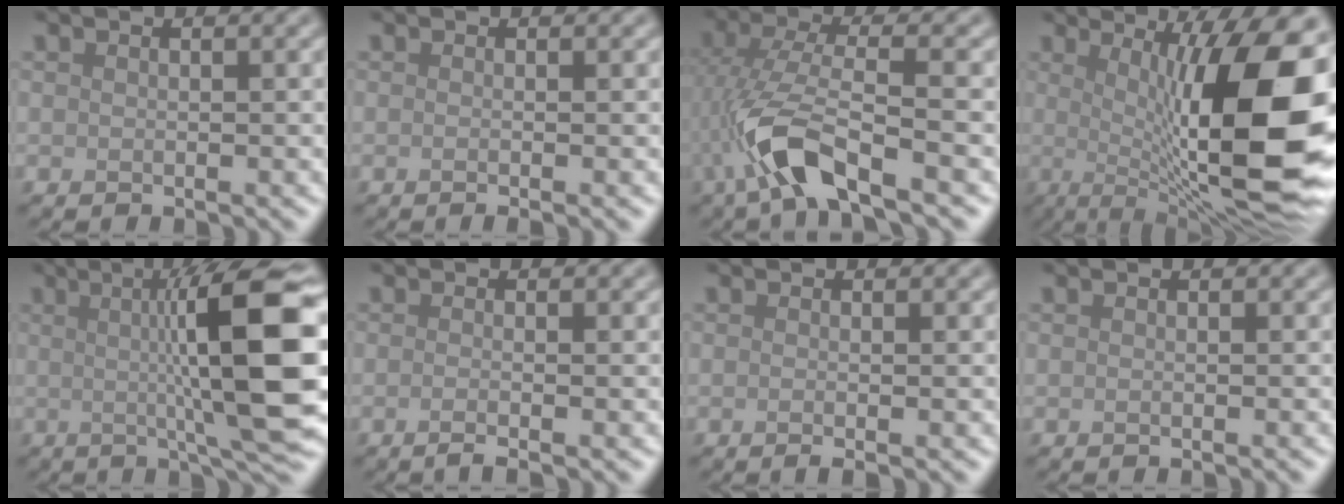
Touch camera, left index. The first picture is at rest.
{"total": 1.6, "force": [-0.2, 0.7, 1.4], "torque": [-0.009, -0.005, -0.012]}
{"total": 6.1, "force": [-2.5, 1.6, 5.3], "torque": [-0.114, 0.002, -0.057]}
{"total": 15.4, "force": [0.1, 4.0, 14.9], "torque": [-0.180, 0.005, -0.001]}
{"total": 12.4, "force": [1.1, 2.1, 12.2], "torque": [-0.151, 0.006, 0.014]}
{"total": 1.9, "force": [-0.6, 0.7, 1.7], "torque": [-0.016, -0.007, -0.019]}
{"total": 1.5, "force": [-0.3, 0.5, 1.4], "torque": [-0.016, -0.006, -0.009]}
{"total": 0.7, "force": [-0.1, 0.4, 0.6], "torque": [-0.002, -0.003, -0.008]}